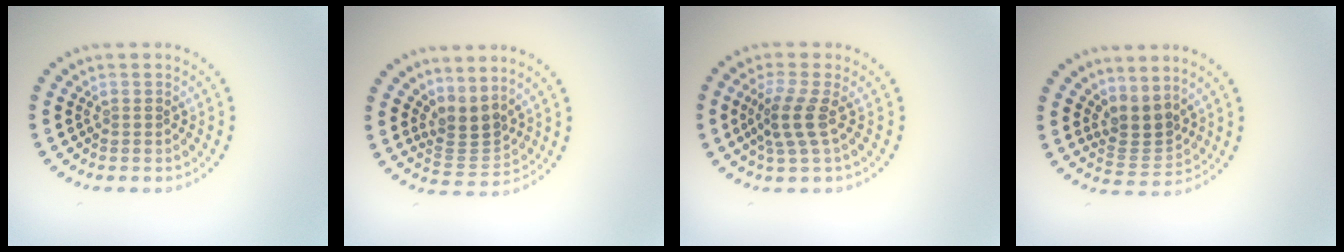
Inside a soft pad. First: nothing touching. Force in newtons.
{"total": 2.8, "press": 2.0, "slide": 1.9}
{"total": 2.8, "press": 2.3, "slide": 1.6}
{"total": 2.8, "press": 2.2, "slide": 1.9}